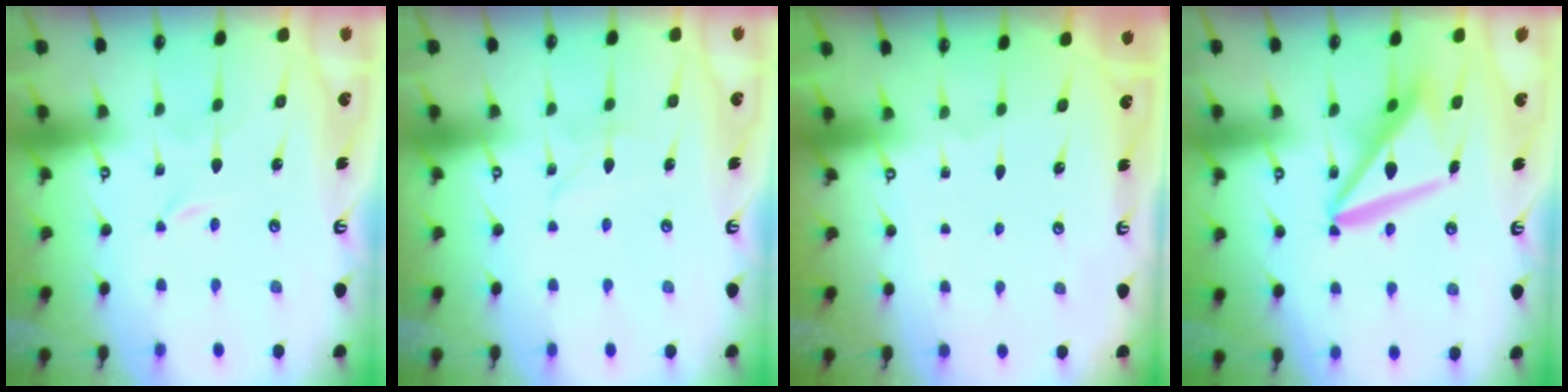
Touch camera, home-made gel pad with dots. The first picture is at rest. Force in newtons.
{"total": 2.9, "press": 2.9, "slide": 0.3}
{"total": 0.0}
{"total": 13.7, "press": 13.6, "slide": 1.8}